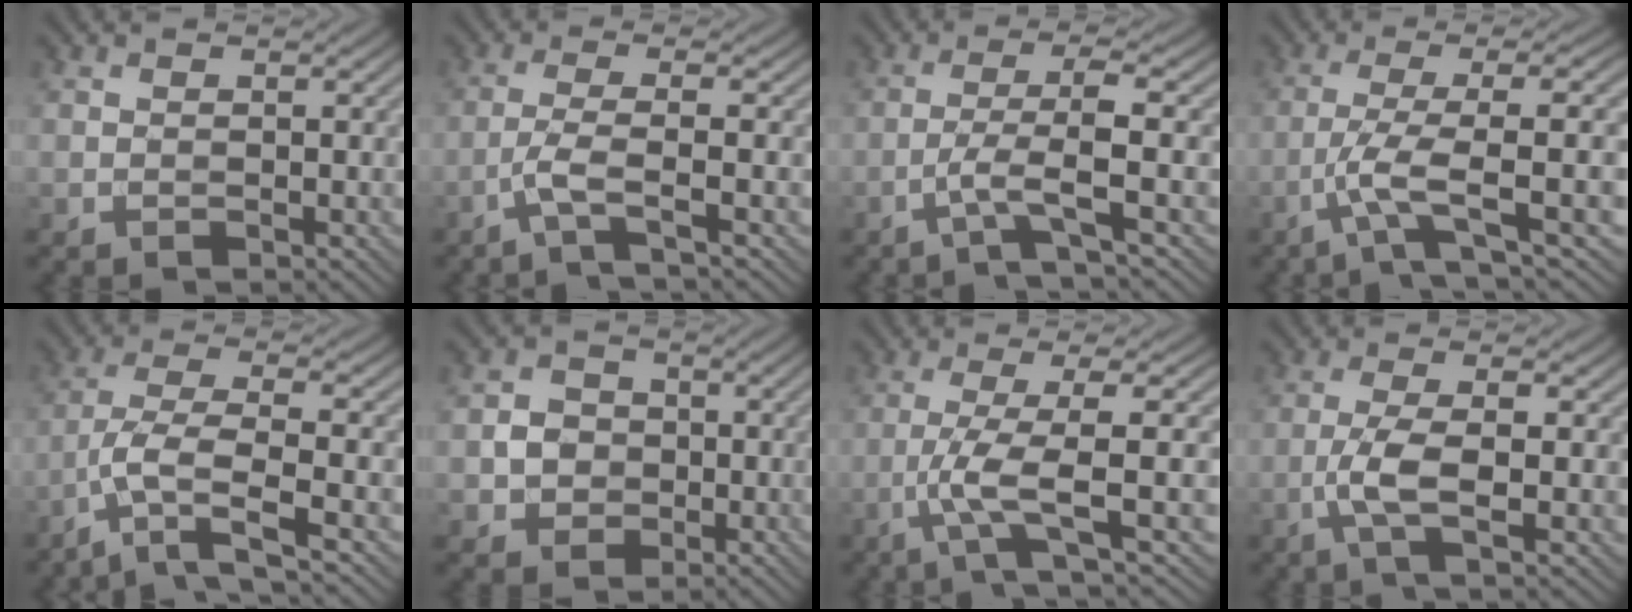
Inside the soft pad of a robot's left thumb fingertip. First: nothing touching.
{"total": 3.6, "force": [-1.7, 0.3, 3.1], "torque": [-0.060, 0.009, -0.056]}
{"total": 4.4, "force": [-1.6, 0.3, 4.1], "torque": [-0.072, 0.014, -0.052]}
{"total": 9.1, "force": [-2.1, 1.7, 8.7], "torque": [-0.141, 0.020, -0.047]}
{"total": 7.3, "force": [-3.8, 1.6, 6.0], "torque": [-0.122, 0.001, -0.085]}
{"total": 4.1, "force": [-0.6, 3.8, 1.5], "torque": [-0.028, -0.004, -0.026]}
{"total": 8.0, "force": [-1.6, 1.1, 7.8], "torque": [-0.134, 0.013, -0.040]}
{"total": 4.9, "force": [-1.0, 1.0, 4.7], "torque": [-0.102, 0.004, -0.027]}